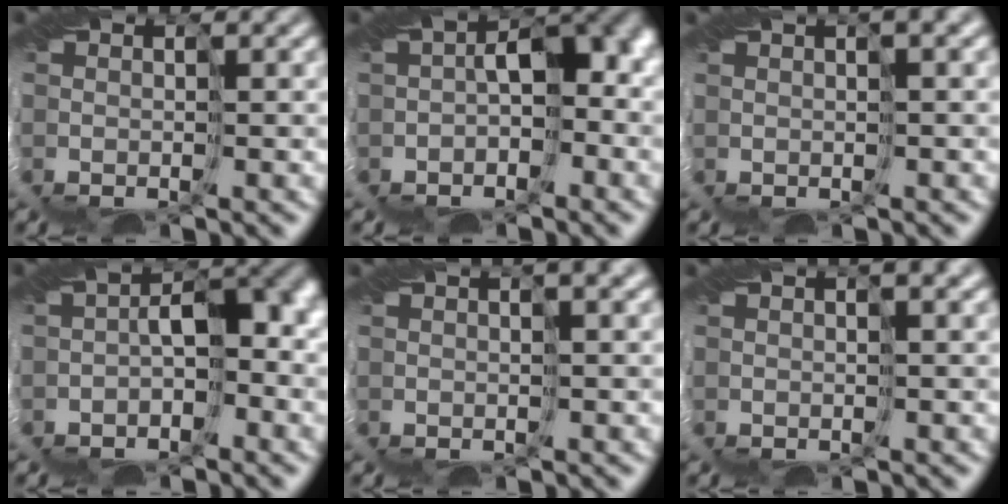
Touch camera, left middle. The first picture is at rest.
{"total": 5.9, "force": [-0.9, 3.4, 4.8], "torque": [-0.060, 0.012, -0.024]}
{"total": 3.9, "force": [2.1, 1.0, 3.1], "torque": [-0.039, 0.016, 0.019]}
{"total": 5.4, "force": [-1.1, 2.7, 4.5], "torque": [-0.062, 0.010, -0.025]}
{"total": 4.5, "force": [2.5, 1.2, 3.6], "torque": [-0.041, 0.020, 0.019]}
{"total": 3.5, "force": [2.0, 0.9, 2.8], "torque": [-0.036, 0.013, 0.016]}